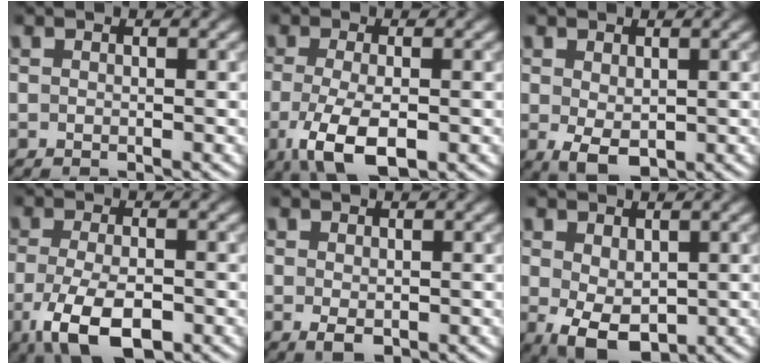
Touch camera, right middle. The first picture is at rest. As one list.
[{"total": 6.0, "force": [-2.1, 2.4, 5.1], "torque": [-0.112, -0.015, -0.037]}, {"total": 3.0, "force": [-0.1, 1.8, 2.4], "torque": [-0.049, -0.006, 0.005]}, {"total": 6.5, "force": [-2.7, 2.8, 5.2], "torque": [-0.108, -0.014, -0.046]}, {"total": 1.4, "force": [-0.2, 0.8, 1.2], "torque": [-0.022, -0.005, 0.002]}, {"total": 4.8, "force": [-0.4, 3.0, 3.7], "torque": [-0.080, -0.011, 0.004]}]